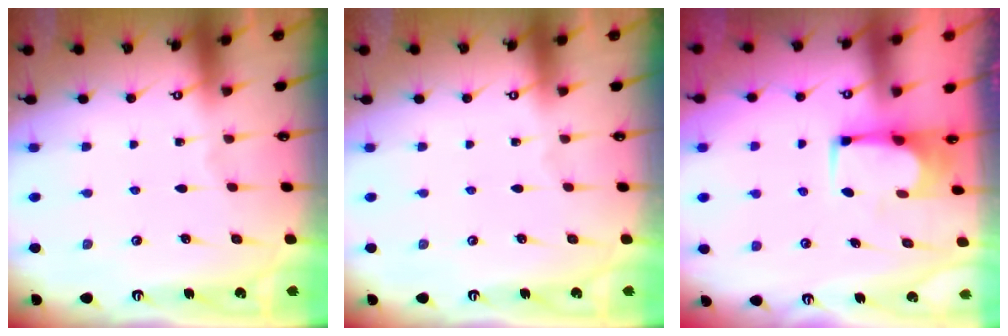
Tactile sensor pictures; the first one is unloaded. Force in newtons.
{"total": 0.0}
{"total": 1.8, "press": 1.7, "slide": 0.3}